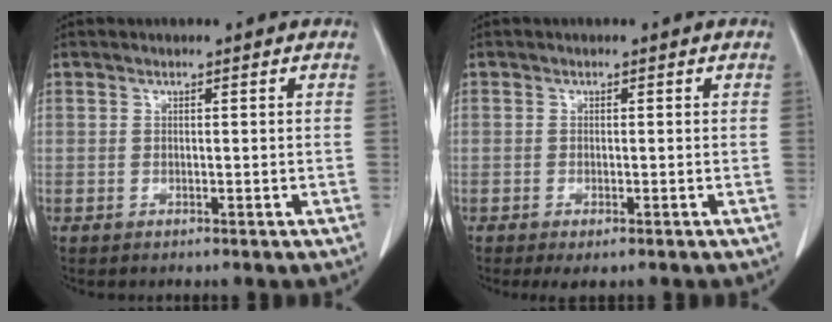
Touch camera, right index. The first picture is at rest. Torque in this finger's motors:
{"motor_torque": [0.31, -0.22, 0.04, 0.01]}